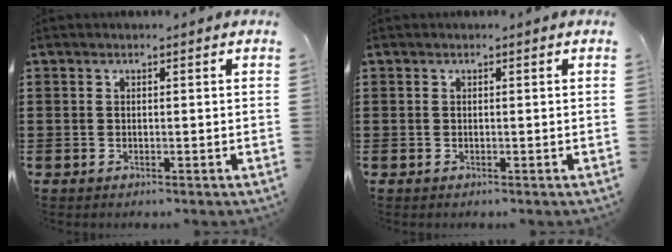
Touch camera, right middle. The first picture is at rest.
{"total": 0.0}